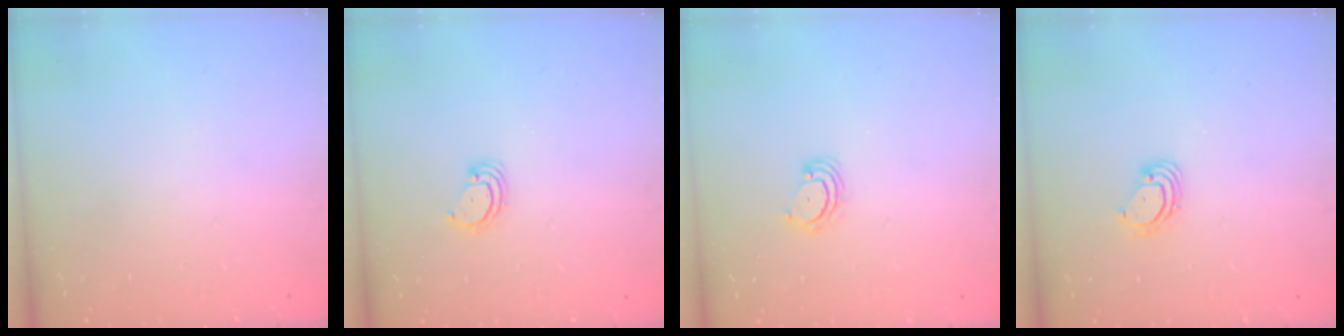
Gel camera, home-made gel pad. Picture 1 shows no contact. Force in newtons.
{"total": 2.8, "press": 2.8, "slide": 0.2}
{"total": 3.8, "press": 3.8, "slide": 0.5}
{"total": 3.8, "press": 3.8, "slide": 0.1}